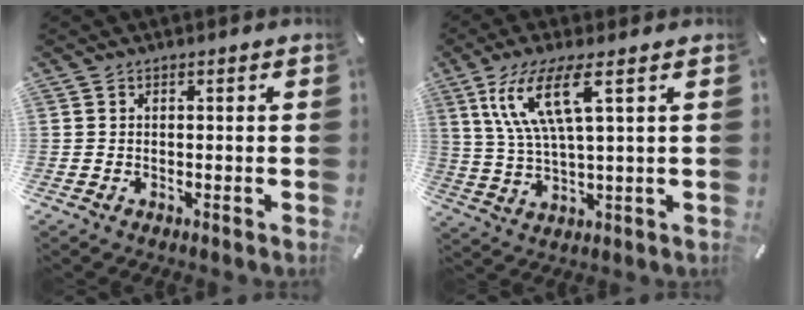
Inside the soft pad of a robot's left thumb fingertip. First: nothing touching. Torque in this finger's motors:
{"motor_torque": [2.00, 2.29, 1.41, -1.36, 0.57]}